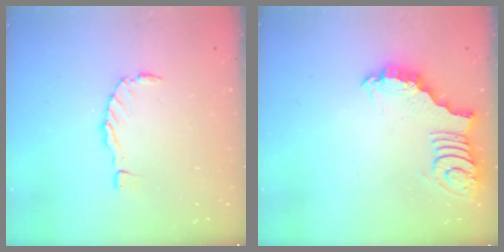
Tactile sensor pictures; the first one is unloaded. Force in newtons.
{"total": 3.1, "press": 3.1, "slide": 0.3}